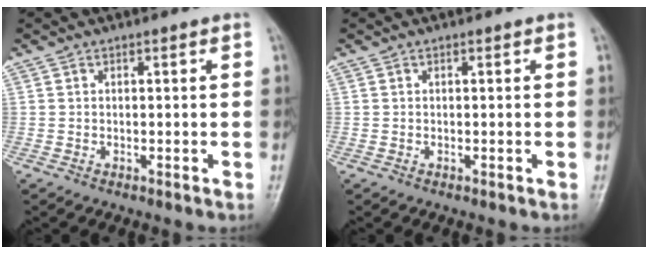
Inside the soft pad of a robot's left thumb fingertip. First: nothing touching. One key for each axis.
{"total": 0.0}